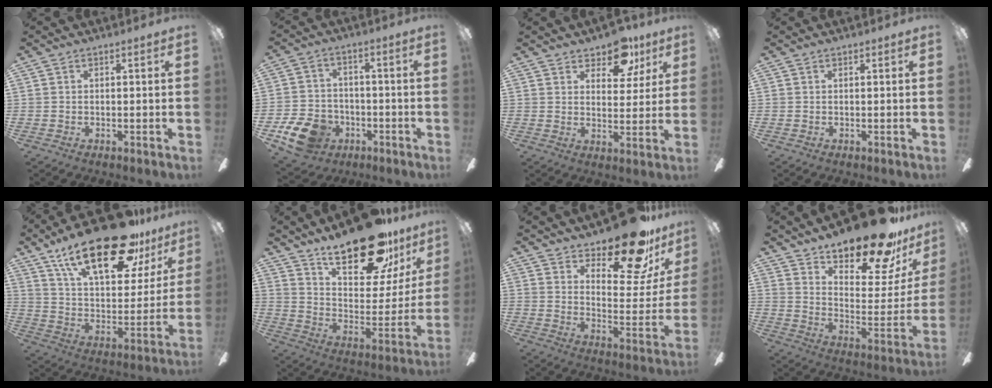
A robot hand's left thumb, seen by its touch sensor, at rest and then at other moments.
{"total": 12.0, "force": [-6.4, 8.5, 5.6], "torque": [-0.125, 0.046, -0.111]}
{"total": 9.7, "force": [7.1, 5.1, 4.2], "torque": [-0.050, -0.035, 0.126]}
{"total": 0.0}
{"total": 27.2, "force": [17.8, 10.5, 17.7], "torque": [-0.281, -0.101, 0.299]}
{"total": 25.8, "force": [19.5, 8.7, 14.4], "torque": [-0.224, -0.120, 0.325]}
{"total": 19.5, "force": [15.2, 6.5, 10.3], "torque": [-0.144, -0.111, 0.252]}
{"total": 21.9, "force": [18.1, 6.4, 10.5], "torque": [-0.141, -0.129, 0.298]}